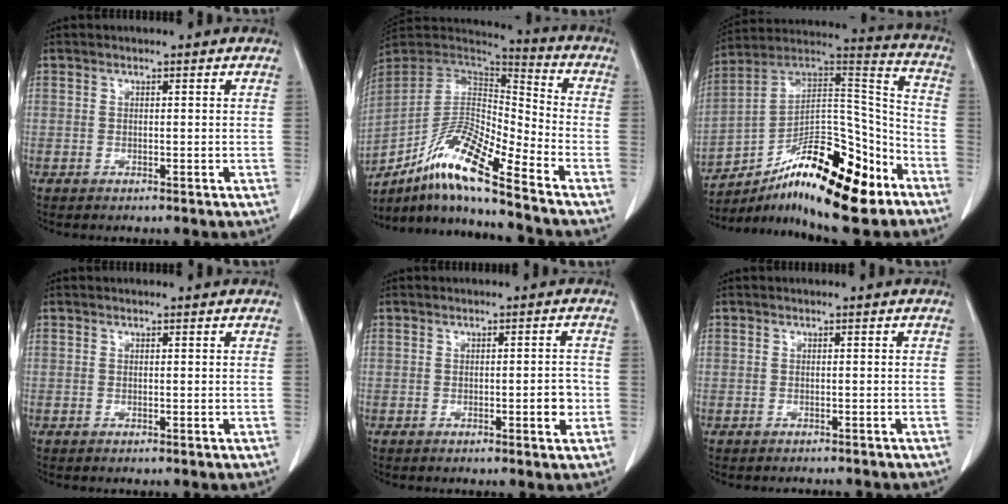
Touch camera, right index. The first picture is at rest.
{"total": 15.3, "force": [-10.5, 1.5, 11.1], "torque": [-0.200, 0.004, -0.191]}
{"total": 23.2, "force": [-13.4, 6.5, 17.8], "torque": [-0.272, 0.034, -0.213]}
{"total": 0.0}
{"total": 2.8, "force": [-0.8, 0.7, 2.6], "torque": [-0.035, 0.000, -0.009]}
{"total": 2.4, "force": [-2.1, 1.2, 0.1], "torque": [-0.004, 0.001, -0.031]}